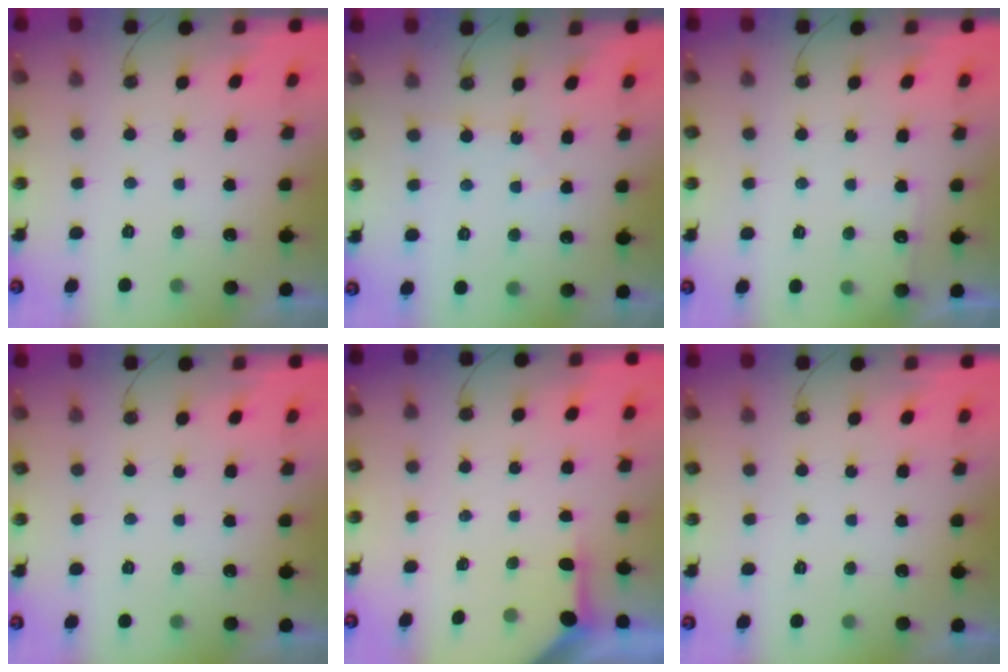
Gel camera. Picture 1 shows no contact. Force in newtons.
{"total": 3.0, "press": 2.9, "slide": 0.4}
{"total": 5.9, "press": 5.9, "slide": 0.7}
{"total": 0.0}
{"total": 3.7, "press": 3.7, "slide": 0.3}
{"total": 0.0}